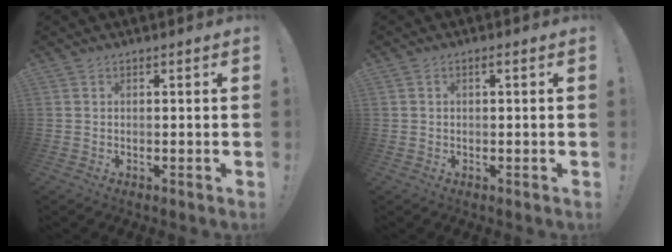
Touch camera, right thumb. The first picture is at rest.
{"total": 1.1, "force": [-0.3, 0.4, 0.9], "torque": [-0.018, 0.005, -0.006]}